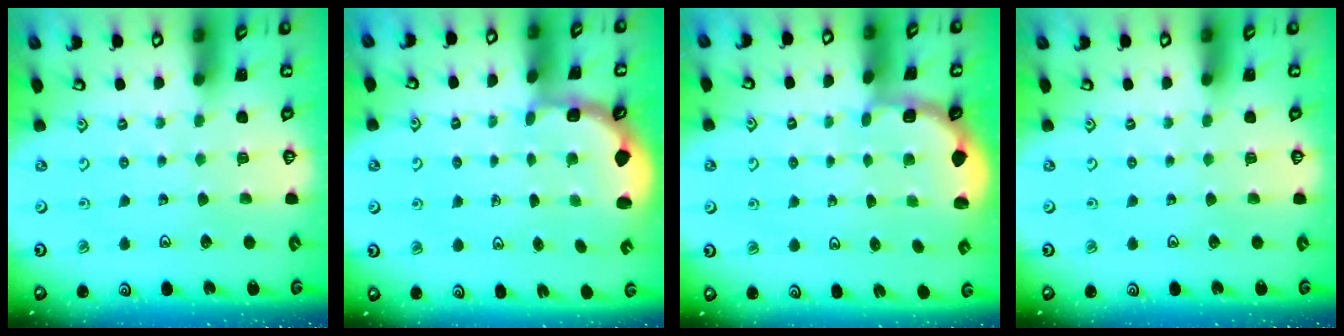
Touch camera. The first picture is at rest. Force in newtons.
{"total": 2.9, "press": 1.9, "slide": 2.2}
{"total": 1.8, "press": 1.6, "slide": 0.7}
{"total": 0.0}